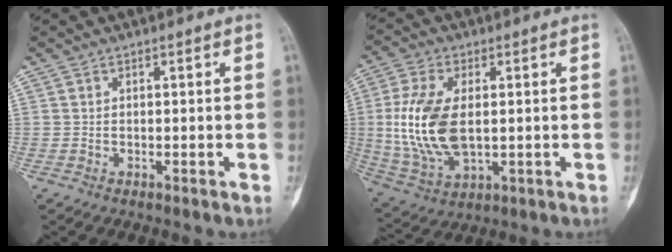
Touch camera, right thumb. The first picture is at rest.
{"total": 15.2, "force": [0.4, 8.3, 12.7], "torque": [-0.268, -0.008, 0.017]}